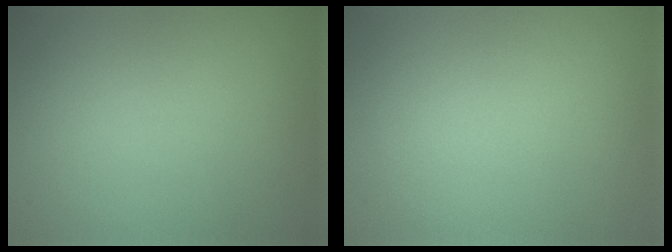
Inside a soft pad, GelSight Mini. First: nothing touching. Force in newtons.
{"total": 0.0}